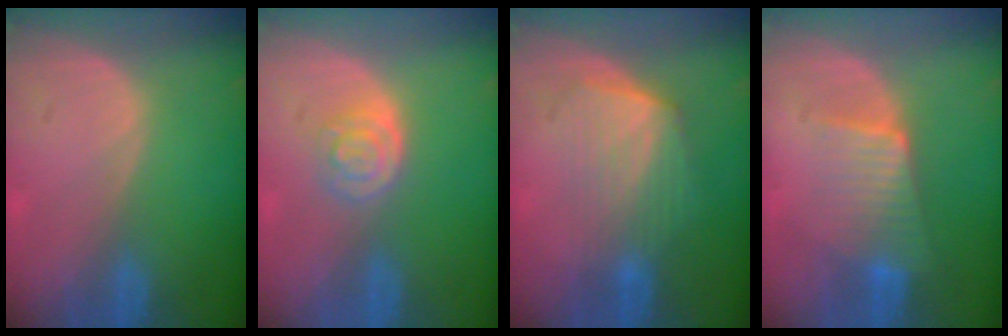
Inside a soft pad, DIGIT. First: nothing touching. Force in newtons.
{"total": 4.0, "press": 3.6, "slide": 1.7}
{"total": 7.2, "press": 6.5, "slide": 3.0}
{"total": 6.2, "press": 5.9, "slide": 1.8}